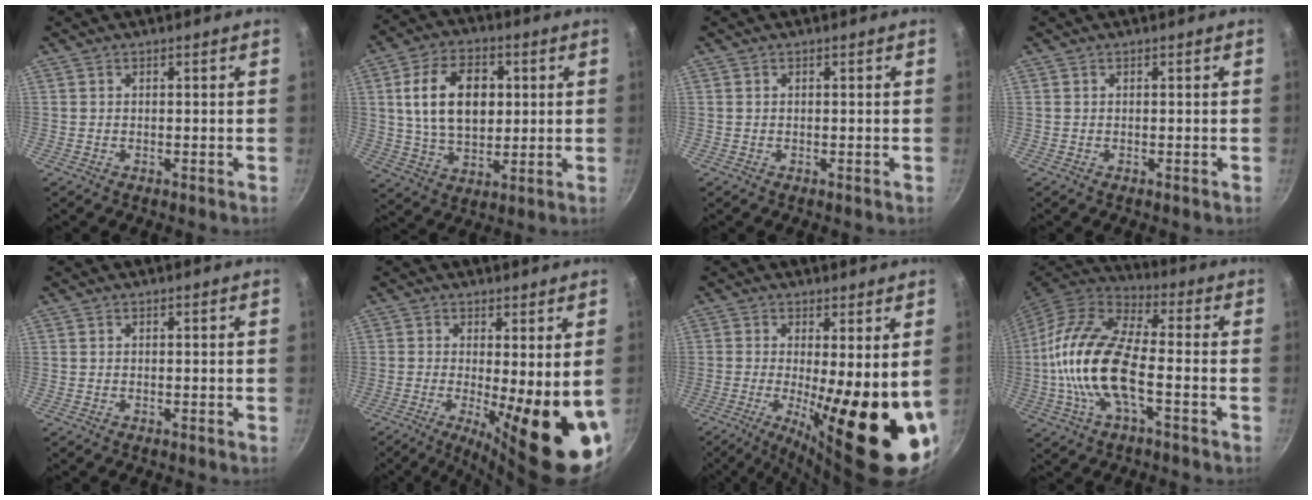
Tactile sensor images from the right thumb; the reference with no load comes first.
{"total": 14.8, "force": [2.7, 9.7, 10.8], "torque": [-0.161, -0.001, 0.048]}
{"total": 0.0}
{"total": 0.0}
{"total": 0.0}
{"total": 15.0, "force": [-1.9, 3.9, 14.4], "torque": [-0.177, -0.028, -0.019]}
{"total": 19.0, "force": [-1.9, 5.5, 18.1], "torque": [-0.245, -0.035, -0.019]}
{"total": 18.1, "force": [-3.2, 7.8, 16.1], "torque": [-0.312, 0.033, -0.076]}